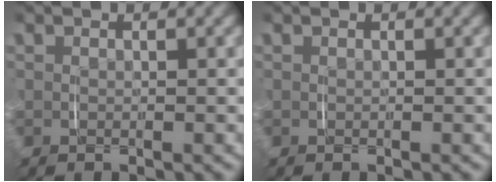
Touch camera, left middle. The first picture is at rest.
{"total": 0.0}